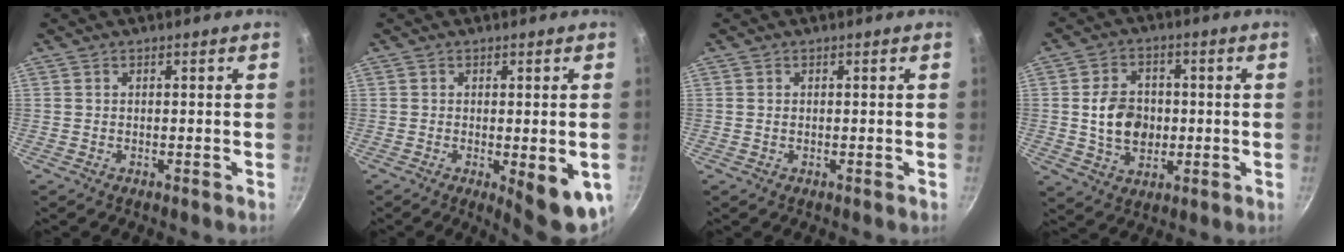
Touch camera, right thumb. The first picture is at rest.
{"total": 8.9, "force": [-1.9, 3.0, 8.2], "torque": [-0.082, -0.003, -0.016]}
{"total": 0.6, "force": [0.1, 0.4, 0.4], "torque": [-0.006, 0.002, 0.002]}
{"total": 9.9, "force": [-0.1, 7.5, 6.4], "torque": [-0.084, 0.006, 0.000]}